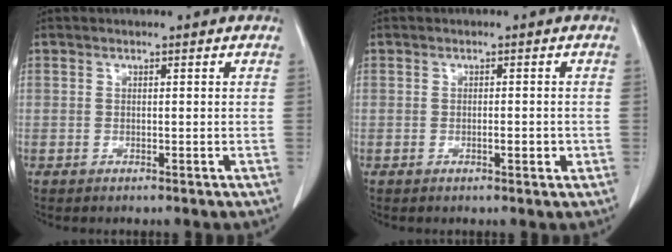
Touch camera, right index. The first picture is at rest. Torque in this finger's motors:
{"motor_torque": [0.43, -0.27, 0.14, 0.04]}